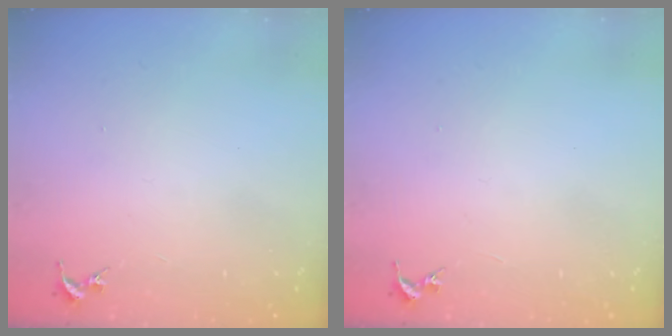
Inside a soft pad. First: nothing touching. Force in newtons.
{"total": 0.0}